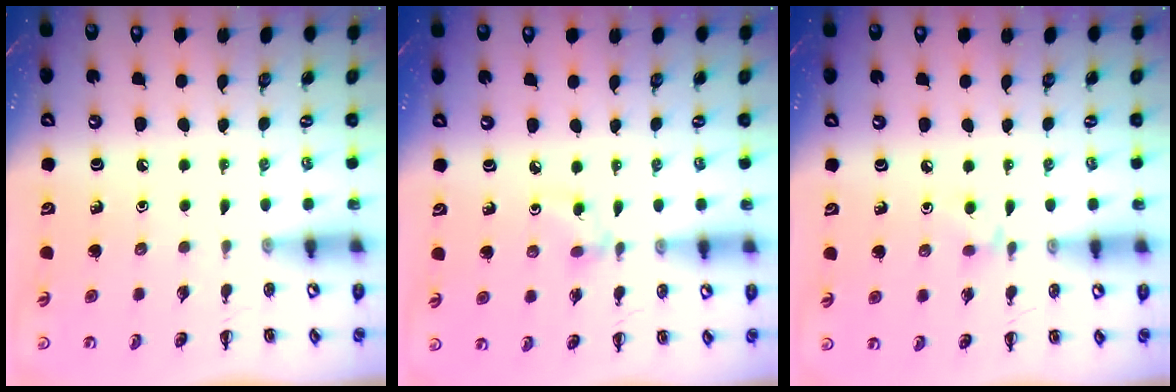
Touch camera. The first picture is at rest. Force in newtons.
{"total": 2.9, "press": 2.8, "slide": 0.8}
{"total": 3.7, "press": 3.4, "slide": 1.5}